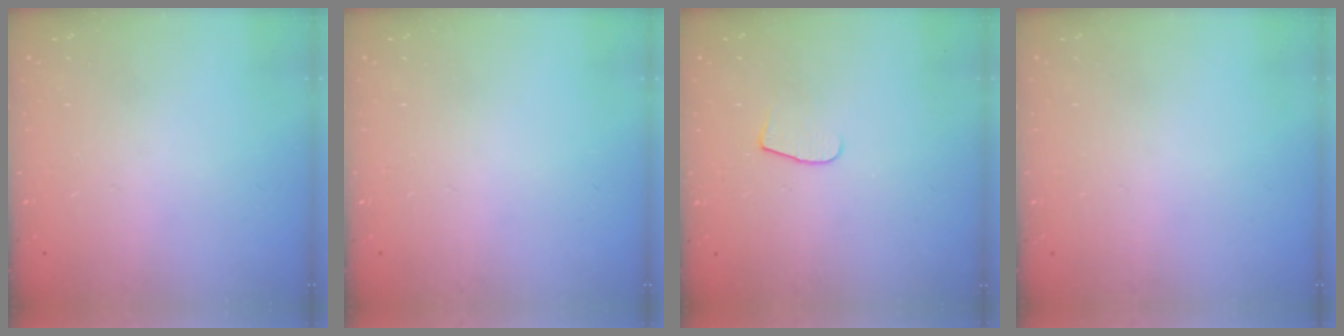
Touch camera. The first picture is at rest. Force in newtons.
{"total": 0.0}
{"total": 5.5, "press": 5.5, "slide": 0.5}
{"total": 0.0}